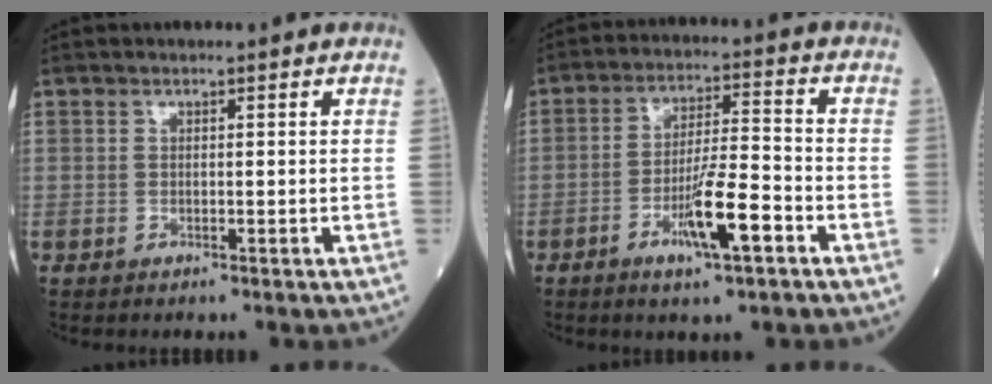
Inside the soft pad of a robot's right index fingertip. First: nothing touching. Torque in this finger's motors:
{"motor_torque": [0.43, -0.14, 0.53, 0.14]}